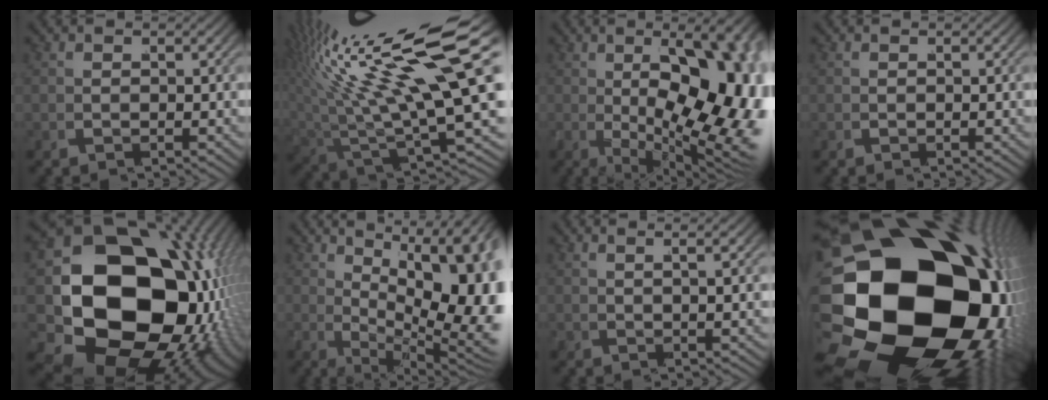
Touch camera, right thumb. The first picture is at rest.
{"total": 14.1, "force": [3.4, 6.4, 12.0], "torque": [-0.212, -0.022, 0.083]}
{"total": 18.3, "force": [-2.2, 10.0, 15.2], "torque": [-0.235, -0.051, 0.001]}
{"total": 0.0}
{"total": 30.3, "force": [-1.8, 20.4, 22.4], "torque": [-0.415, -0.090, 0.012]}
{"total": 14.2, "force": [0.9, 7.9, 11.7], "torque": [-0.178, -0.054, 0.049]}
{"total": 2.9, "force": [1.7, 0.3, 2.4], "torque": [-0.039, 0.003, 0.039]}
{"total": 43.9, "force": [-3.0, 29.0, 32.9], "torque": [-0.524, -0.083, -0.010]}